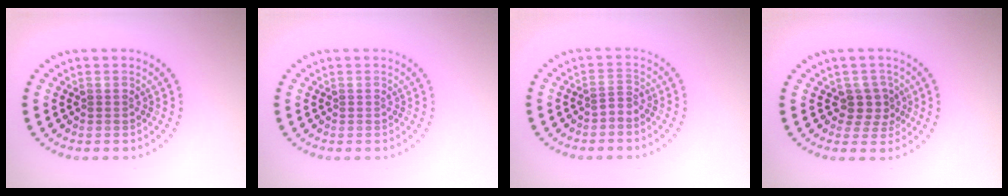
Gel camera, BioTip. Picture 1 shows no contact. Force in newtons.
{"total": 0.0}
{"total": 0.9, "press": 0.3, "slide": 0.9}
{"total": 2.5, "press": 1.9, "slide": 1.5}